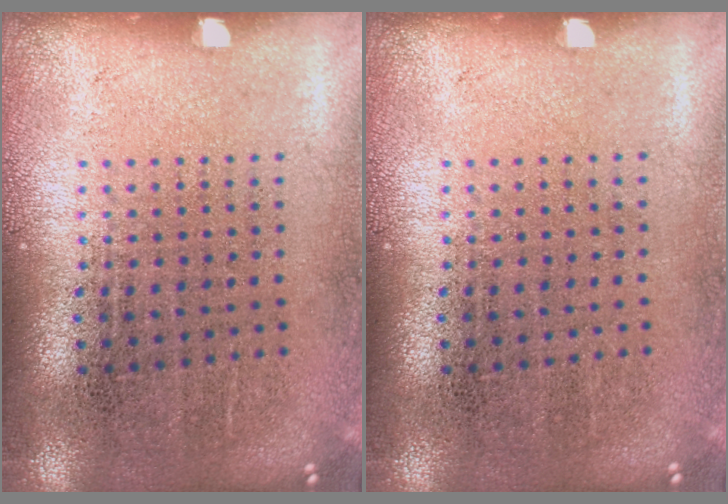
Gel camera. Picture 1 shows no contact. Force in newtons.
{"total": 0.0}